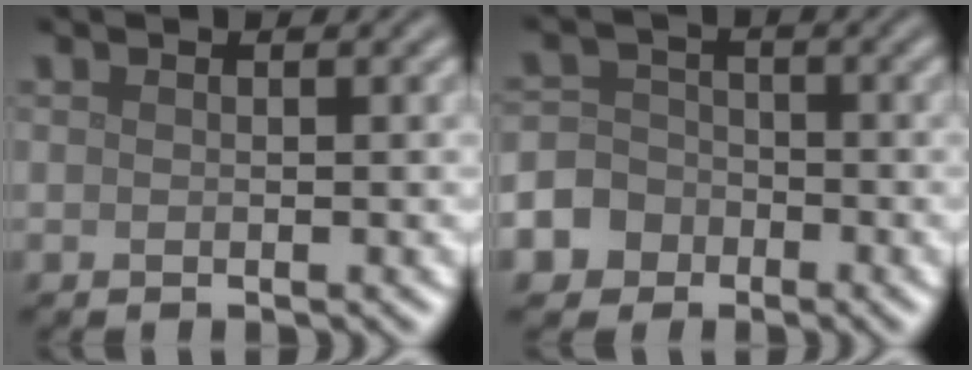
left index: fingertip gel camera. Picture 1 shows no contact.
{"total": 6.9, "force": [-3.6, 5.8, 1.2], "torque": [-0.022, -0.010, -0.083]}